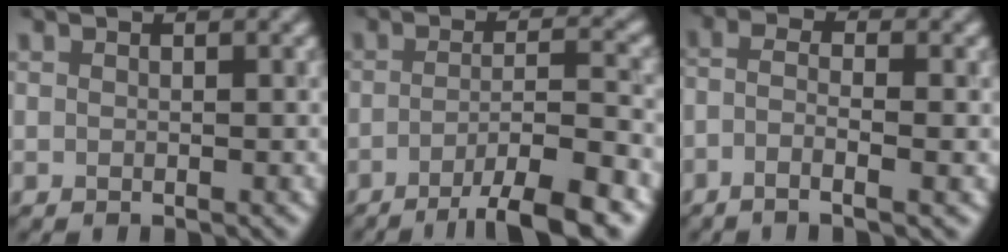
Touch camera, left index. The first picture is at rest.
{"total": 7.5, "force": [-4.3, 1.2, 5.9], "torque": [-0.075, 0.019, -0.056]}
{"total": 3.2, "force": [-1.8, 0.4, 2.6], "torque": [-0.047, 0.012, -0.034]}